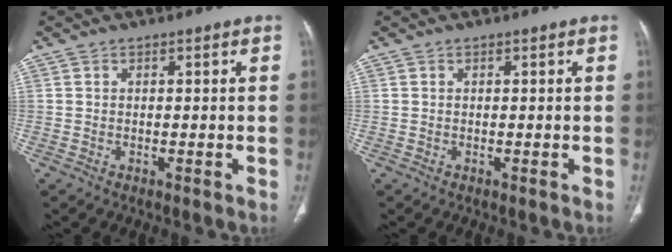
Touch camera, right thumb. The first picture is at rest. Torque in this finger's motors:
{"motor_torque": [-0.26, 0.26, -0.03, 0.03, 0.01]}